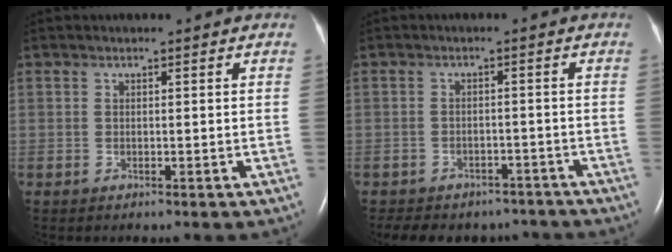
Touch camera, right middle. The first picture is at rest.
{"total": 12.4, "force": [-10.7, 5.5, 3.2], "torque": [-0.062, 0.007, -0.123]}